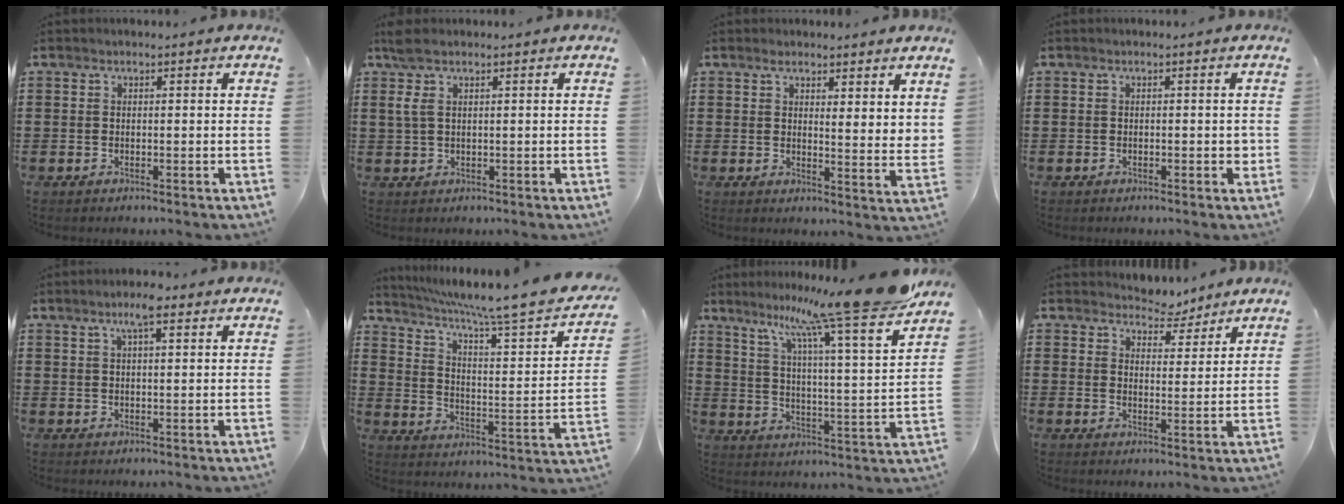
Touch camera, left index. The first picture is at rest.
{"total": 3.0, "force": [1.4, 1.1, 2.4], "torque": [-0.060, 0.003, 0.022]}
{"total": 2.9, "force": [2.7, 0.1, 1.0], "torque": [-0.025, -0.008, 0.047]}
{"total": 1.0, "force": [-0.3, 0.4, 0.8], "torque": [-0.015, 0.002, -0.006]}
{"total": 4.6, "force": [3.1, 0.9, 3.4], "torque": [-0.065, 0.004, 0.051]}
{"total": 7.1, "force": [5.6, -0.4, 4.4], "torque": [-0.100, -0.045, 0.082]}
{"total": 14.1, "force": [12.5, -1.0, 6.6], "torque": [-0.115, -0.097, 0.195]}
{"total": 4.3, "force": [4.2, 1.0, -0.2], "torque": [-0.006, -0.018, 0.075]}